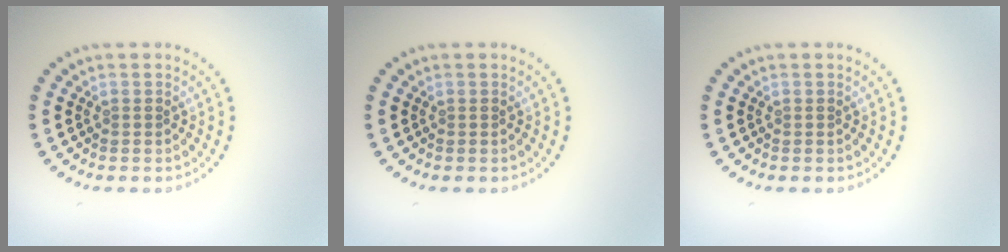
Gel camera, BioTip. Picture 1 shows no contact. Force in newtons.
{"total": 0.0}
{"total": 0.0}